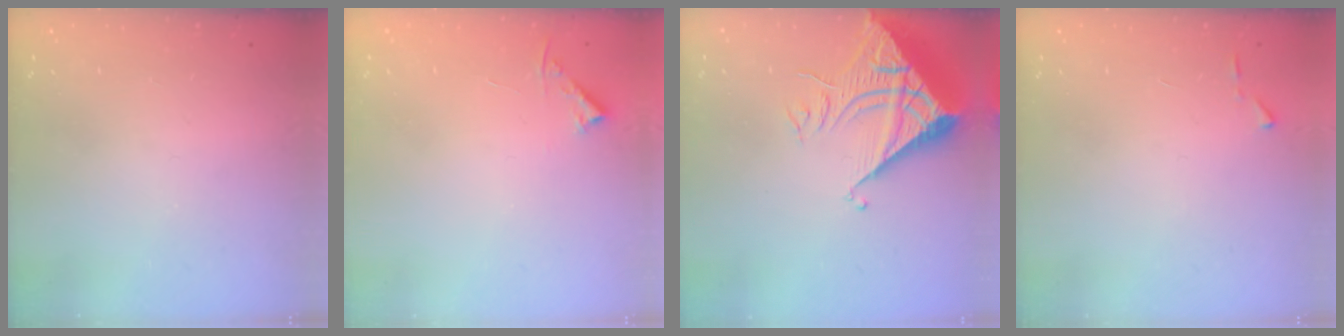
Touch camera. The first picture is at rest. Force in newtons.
{"total": 3.8, "press": 3.8, "slide": 0.6}
{"total": 11.2, "press": 11.2, "slide": 0.9}
{"total": 4.1, "press": 4.0, "slide": 0.5}